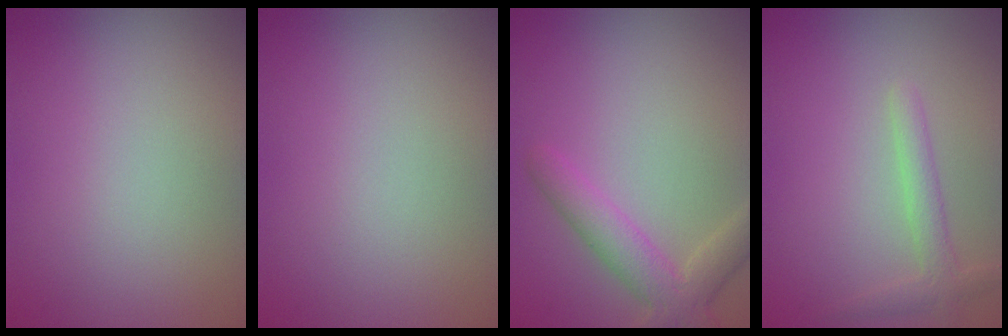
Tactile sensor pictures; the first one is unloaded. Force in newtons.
{"total": 0.0}
{"total": 3.8, "press": 3.8, "slide": 0.1}
{"total": 2.0, "press": 2.0, "slide": 0.1}